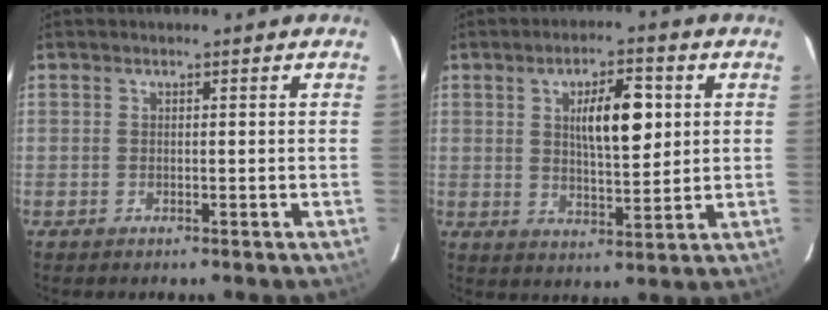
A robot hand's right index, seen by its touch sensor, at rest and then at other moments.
{"total": 8.7, "force": [2.2, 2.7, 8.0], "torque": [-0.129, 0.008, 0.041]}